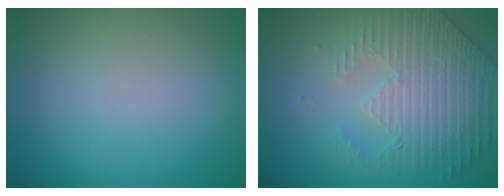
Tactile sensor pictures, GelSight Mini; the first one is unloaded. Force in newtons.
{"total": 4.5, "press": 3.6, "slide": 2.7}